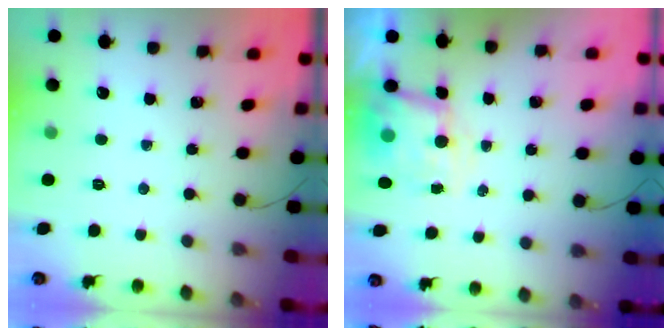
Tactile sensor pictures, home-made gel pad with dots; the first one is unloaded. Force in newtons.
{"total": 6.9, "press": 6.8, "slide": 1.2}